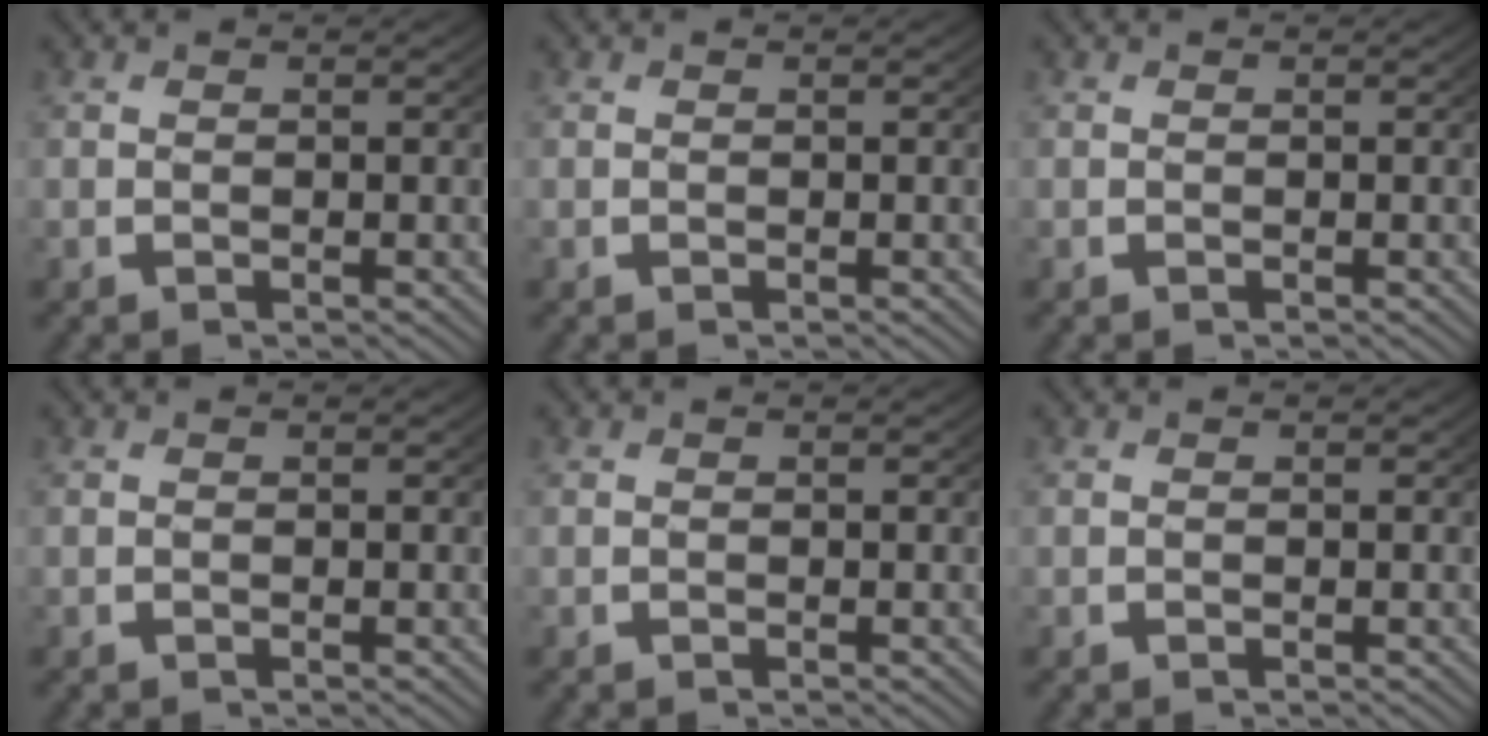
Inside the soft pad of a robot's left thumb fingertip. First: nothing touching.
{"total": 0.0}
{"total": 0.0}
{"total": 0.0}
{"total": 0.0}
{"total": 0.0}